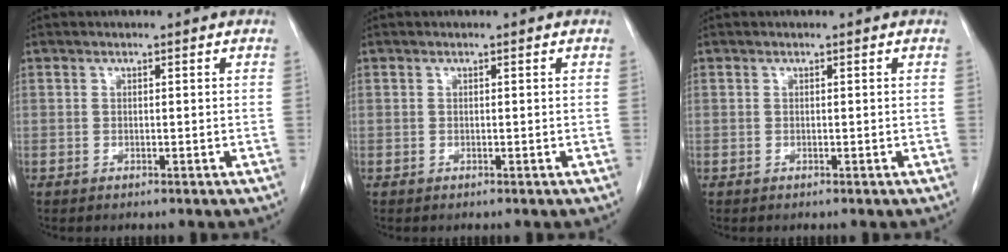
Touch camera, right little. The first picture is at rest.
{"total": 0.0}
{"total": 0.0}